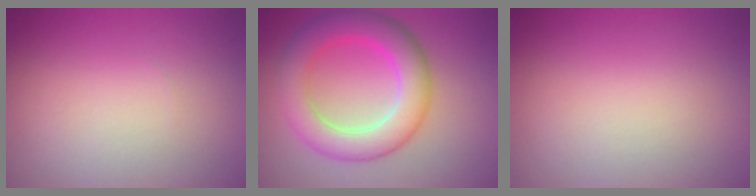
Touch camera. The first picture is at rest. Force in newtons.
{"total": 6.5, "press": 6.5, "slide": 0.2}
{"total": 0.0}